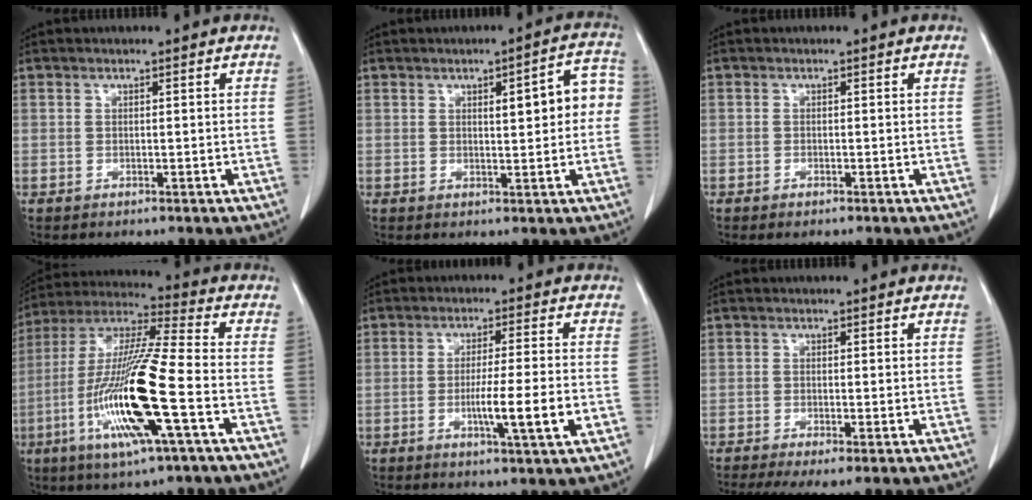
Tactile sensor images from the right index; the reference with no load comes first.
{"total": 7.1, "force": [1.0, 1.9, 6.8], "torque": [-0.082, 0.023, 0.012]}
{"total": 0.8, "force": [-0.5, 0.2, 0.5], "torque": [-0.011, -0.002, -0.003]}
{"total": 18.4, "force": [-5.6, 0.6, 17.5], "torque": [-0.361, -0.019, -0.111]}
{"total": 8.0, "force": [-2.1, -0.4, 7.7], "torque": [-0.124, -0.015, -0.036]}
{"total": 5.9, "force": [-4.4, 0.7, 3.9], "torque": [-0.060, -0.014, -0.071]}